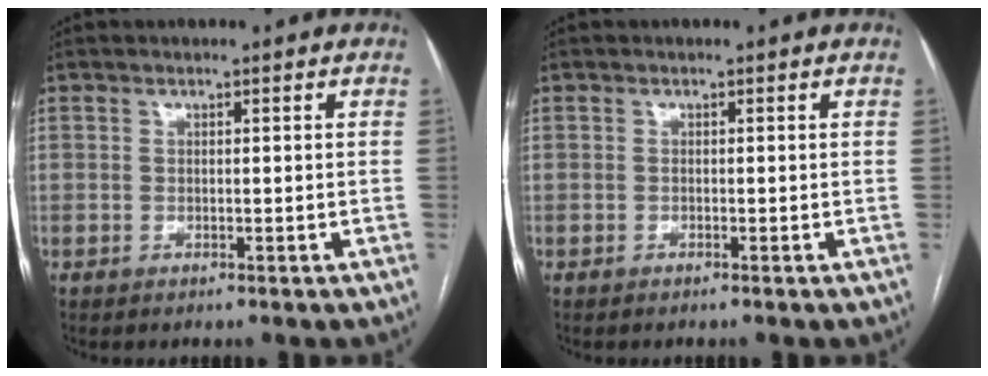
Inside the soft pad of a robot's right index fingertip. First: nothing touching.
{"total": 0.0}